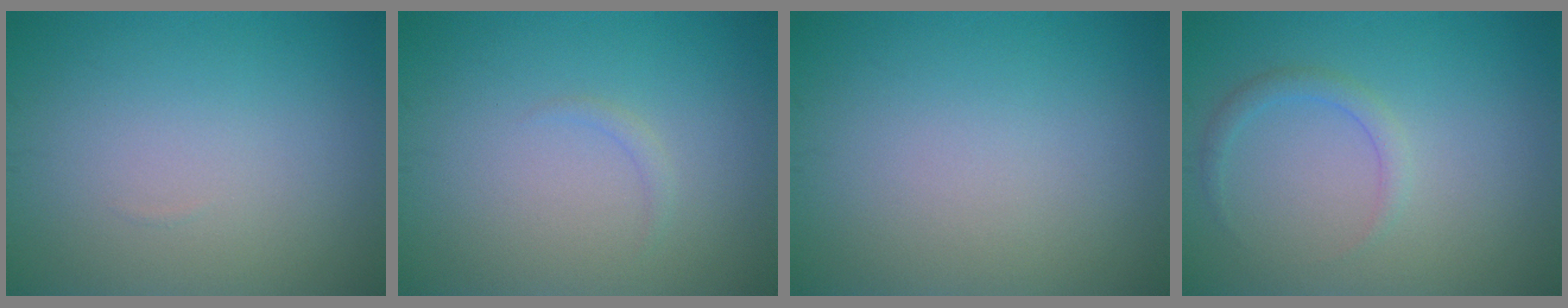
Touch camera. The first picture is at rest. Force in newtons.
{"total": 0.7, "press": 0.7, "slide": 0.1}
{"total": 0.0}
{"total": 1.4, "press": 1.4, "slide": 0.2}